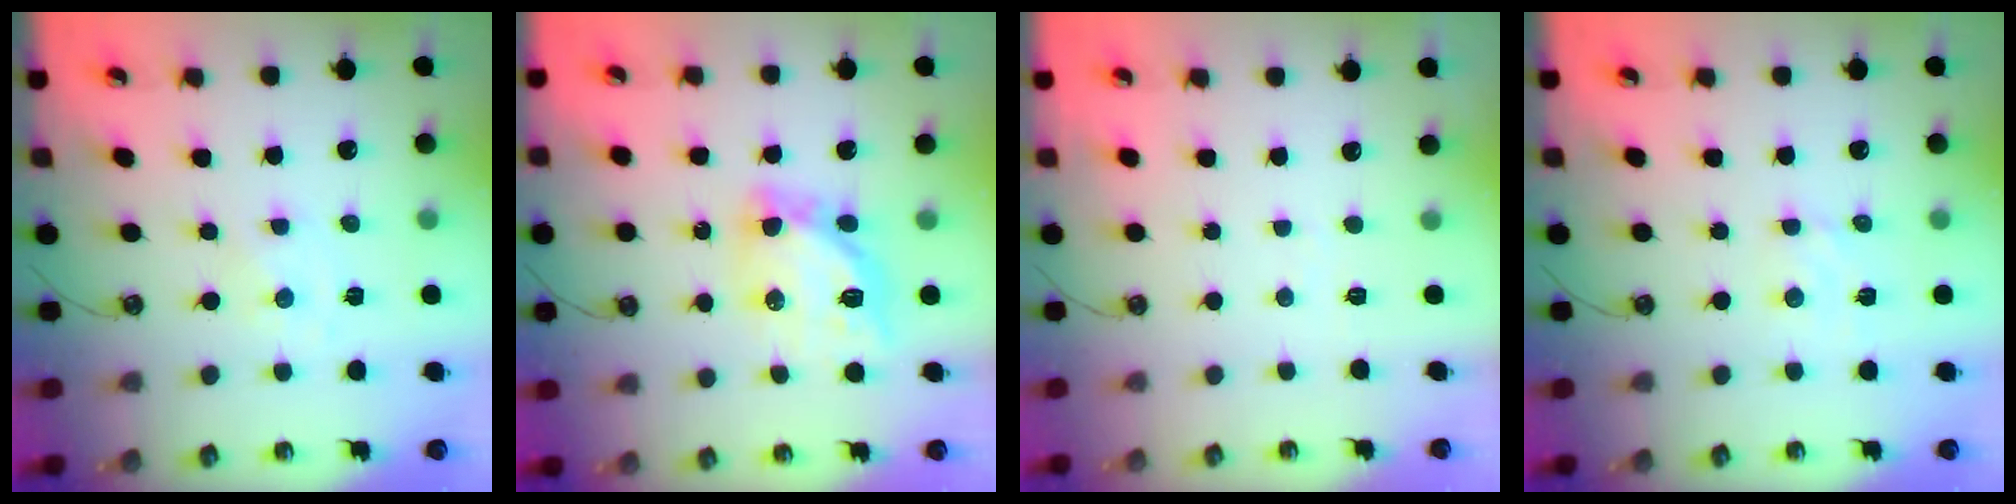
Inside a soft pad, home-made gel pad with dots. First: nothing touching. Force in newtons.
{"total": 13.3, "press": 13.2, "slide": 1.3}
{"total": 2.9, "press": 2.9, "slide": 0.4}
{"total": 2.5, "press": 2.5, "slide": 0.4}